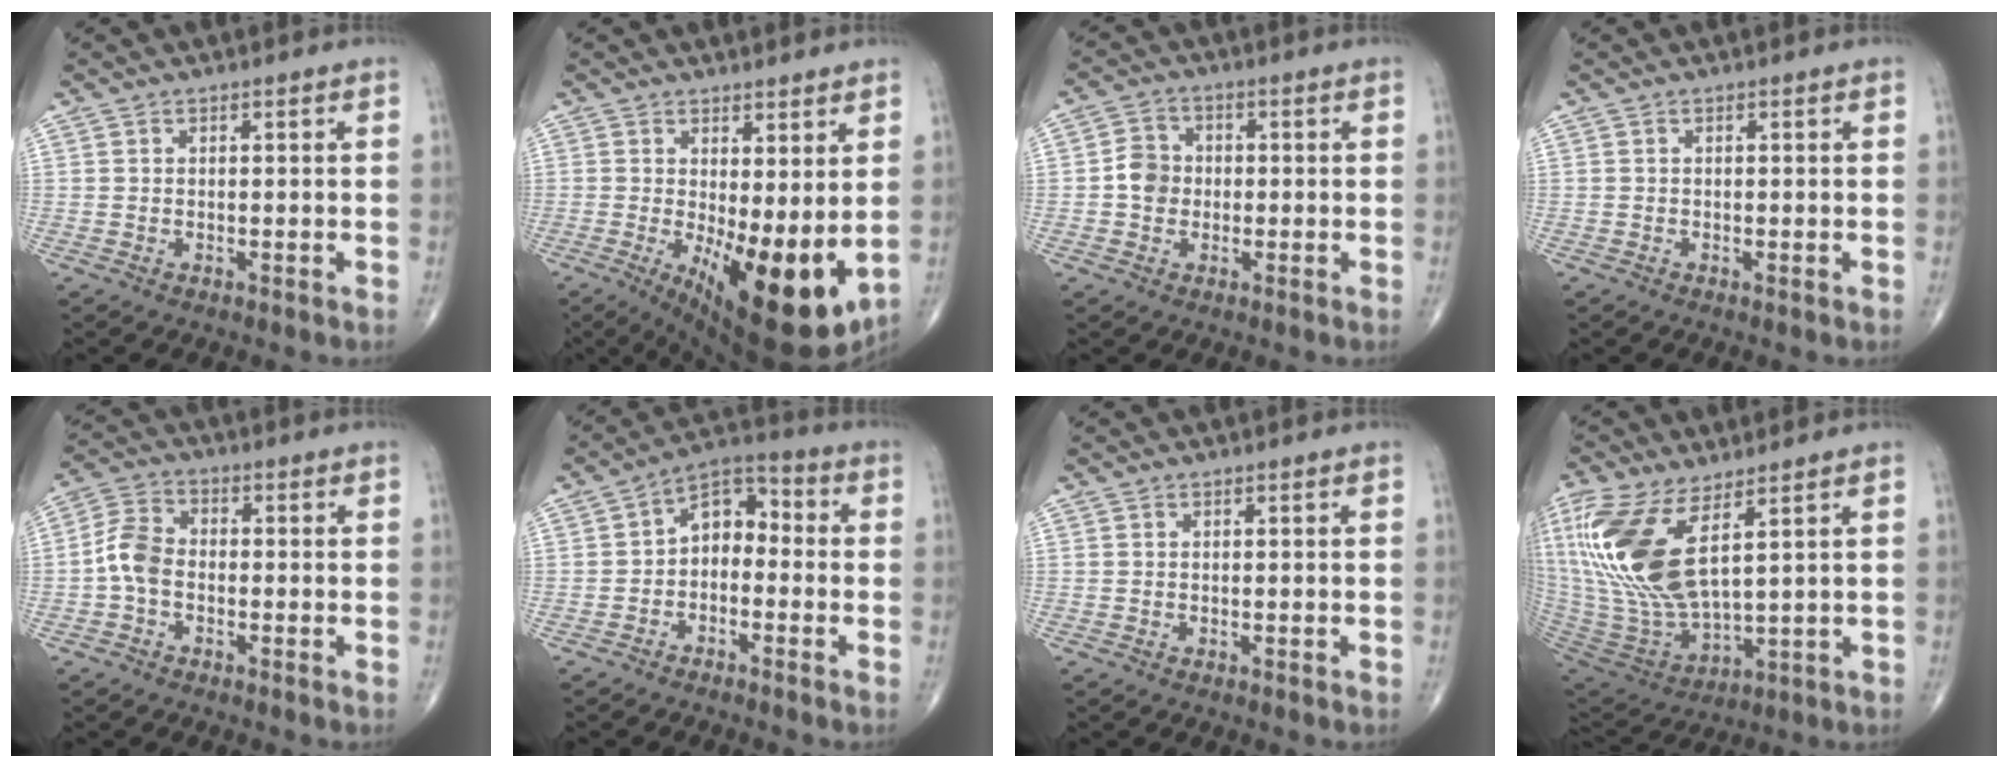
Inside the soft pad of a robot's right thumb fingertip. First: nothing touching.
{"total": 15.9, "force": [-1.1, 6.0, 14.7], "torque": [-0.219, -0.039, 0.005]}
{"total": 5.0, "force": [-0.5, 4.4, 2.3], "torque": [-0.025, 0.012, -0.016]}
{"total": 0.0}
{"total": 6.2, "force": [-1.4, 4.2, 4.3], "torque": [-0.083, 0.022, -0.040]}
{"total": 7.8, "force": [-1.3, 5.4, 5.6], "torque": [-0.061, 0.042, -0.041]}
{"total": 0.0}
{"total": 20.7, "force": [7.6, 8.5, 17.3], "torque": [-0.396, -0.038, 0.162]}